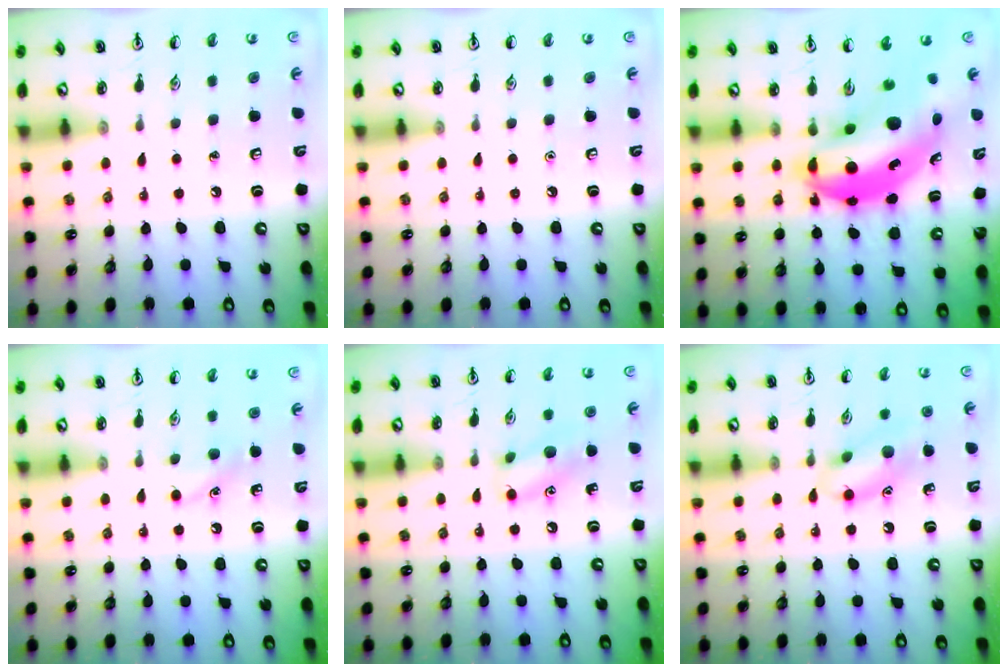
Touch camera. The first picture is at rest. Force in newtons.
{"total": 0.0}
{"total": 12.1, "press": 11.7, "slide": 3.1}
{"total": 5.8, "press": 5.7, "slide": 1.4}
{"total": 9.6, "press": 9.6, "slide": 1.1}
{"total": 11.6, "press": 11.6, "slide": 0.6}